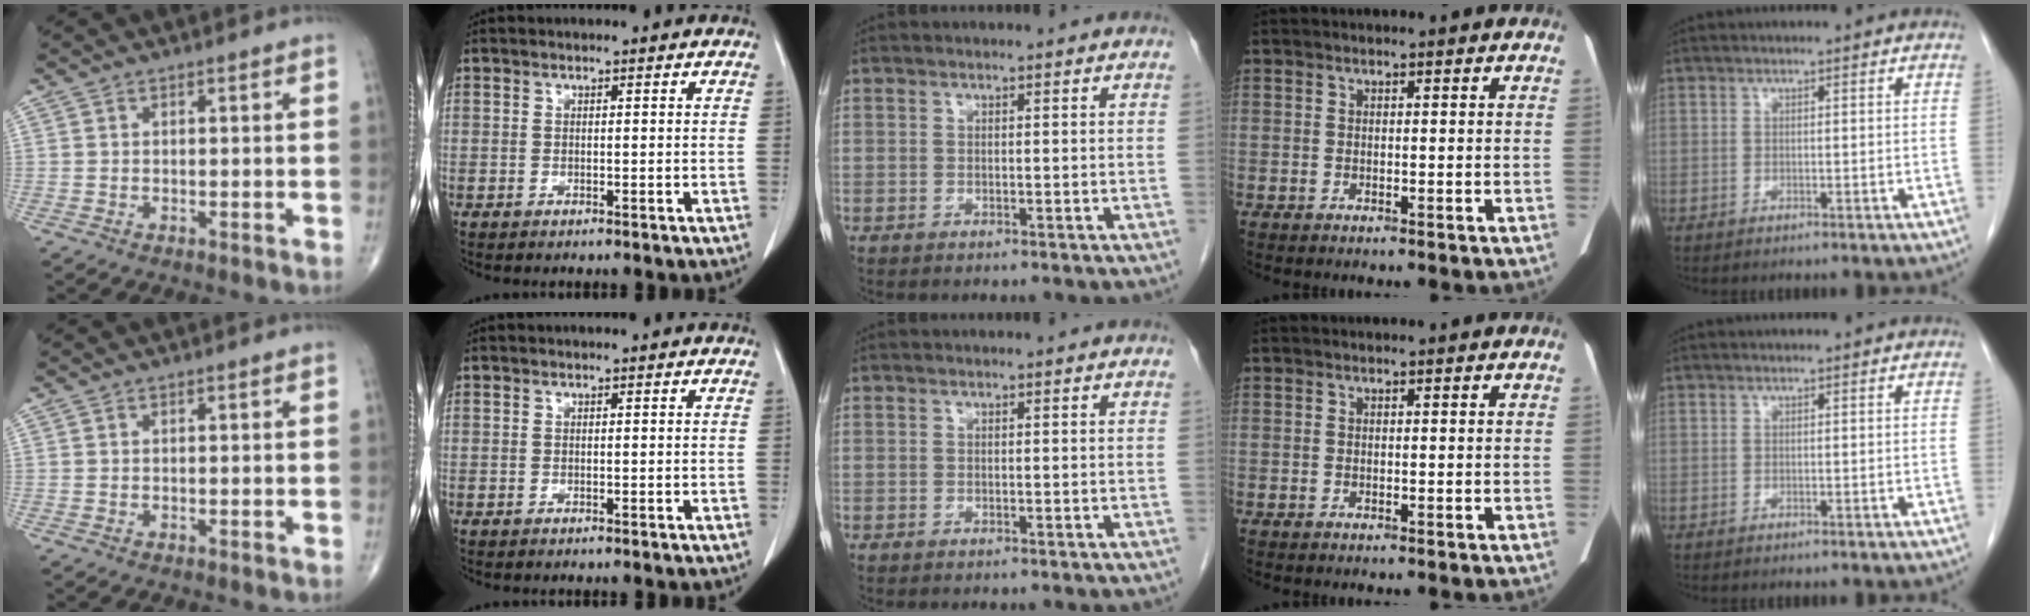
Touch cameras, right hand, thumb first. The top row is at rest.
{}